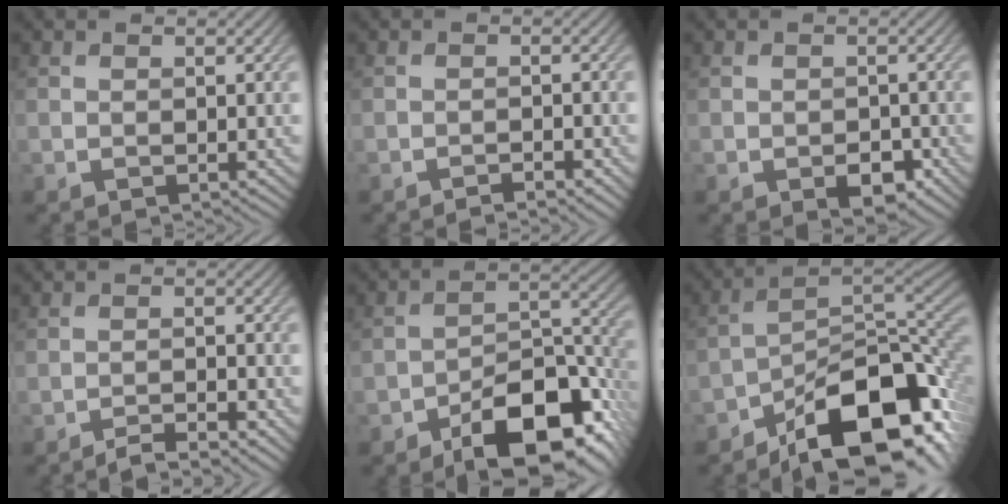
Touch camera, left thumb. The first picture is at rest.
{"total": 1.9, "force": [-1.4, 0.4, 1.1], "torque": [-0.016, 0.002, -0.024]}
{"total": 3.1, "force": [-1.4, 1.9, 2.0], "torque": [-0.029, -0.011, -0.018]}
{"total": 3.4, "force": [-2.8, 0.5, 1.9], "torque": [-0.026, 0.008, -0.051]}
{"total": 14.5, "force": [-8.5, 6.7, 9.7], "torque": [-0.134, -0.011, -0.141]}
{"total": 16.1, "force": [-9.3, 7.1, 11.0], "torque": [-0.144, -0.016, -0.159]}